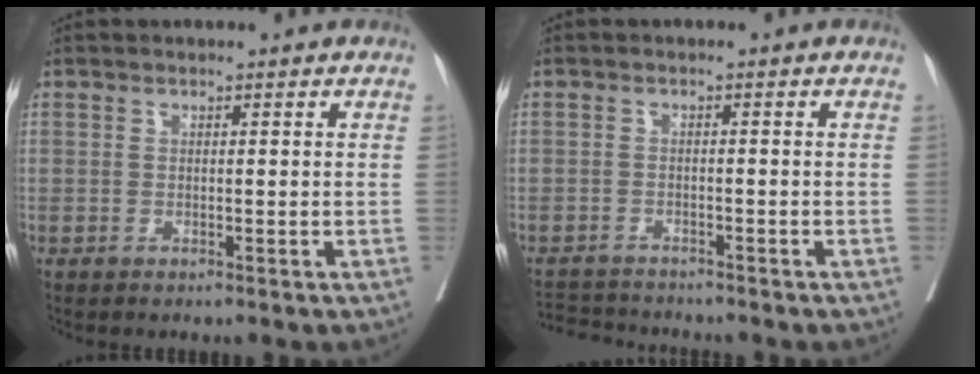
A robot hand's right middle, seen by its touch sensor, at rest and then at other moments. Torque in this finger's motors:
{"motor_torque": [0.08, -0.34, -0.09, -0.01]}